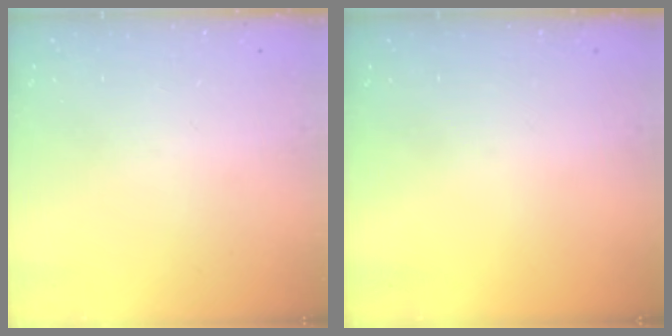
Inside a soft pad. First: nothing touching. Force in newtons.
{"total": 0.0}